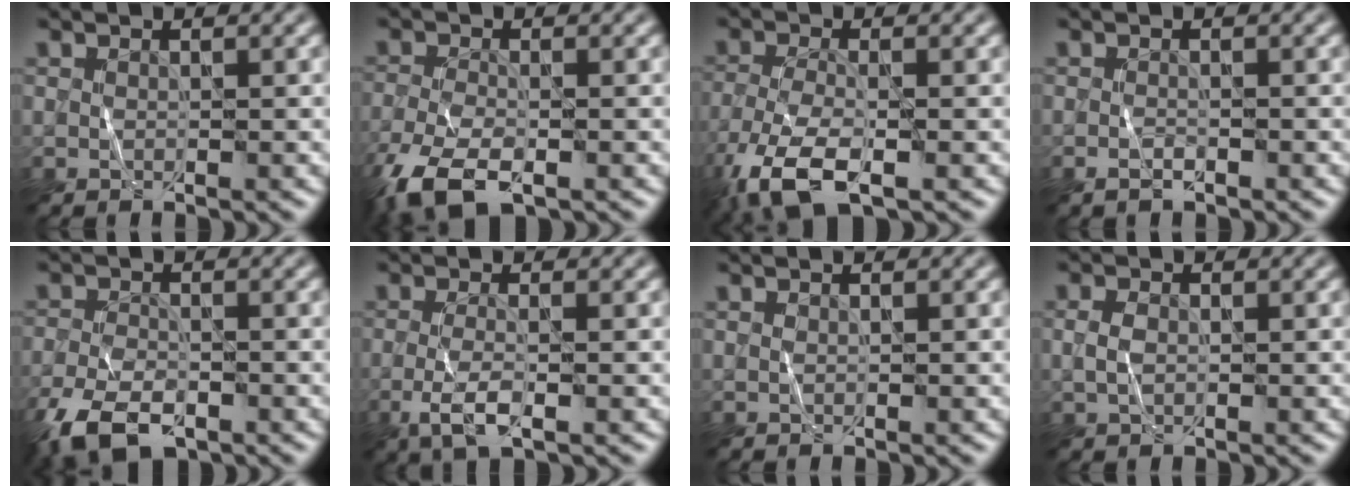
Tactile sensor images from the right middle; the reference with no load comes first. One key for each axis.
{"total": 6.4, "fx": -4.1, "fy": 2.6, "fz": 4.2, "tx": -0.091, "ty": -0.015, "tz": -0.085}
{"total": 7.0, "fx": -3.9, "fy": 2.6, "fz": 5.2, "tx": -0.117, "ty": -0.013, "tz": -0.083}
{"total": 1.2, "fx": -0.8, "fy": 0.4, "fz": 0.7, "tx": -0.015, "ty": 0.000, "tz": -0.017}
{"total": 6.1, "fx": -4.1, "fy": 2.8, "fz": 3.6, "tx": -0.071, "ty": -0.010, "tz": -0.084}
{"total": 3.2, "fx": -1.1, "fy": 0.9, "fz": 2.9, "tx": -0.063, "ty": -0.005, "tz": -0.025}
{"total": 0.0}
{"total": 1.4, "fx": 0.2, "fy": 1.0, "fz": 1.0, "tx": -0.025, "ty": 0.002, "tz": 0.001}